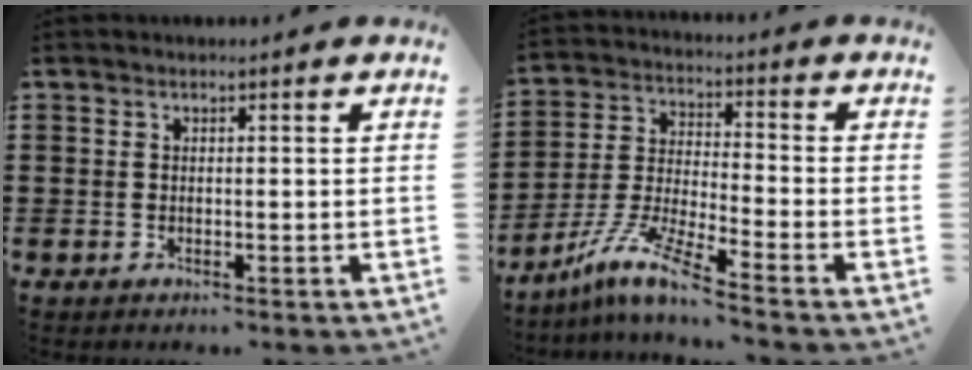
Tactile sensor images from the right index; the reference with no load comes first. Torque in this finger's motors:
{"motor_torque": [-1.11, 1.03, -0.64, -0.17]}